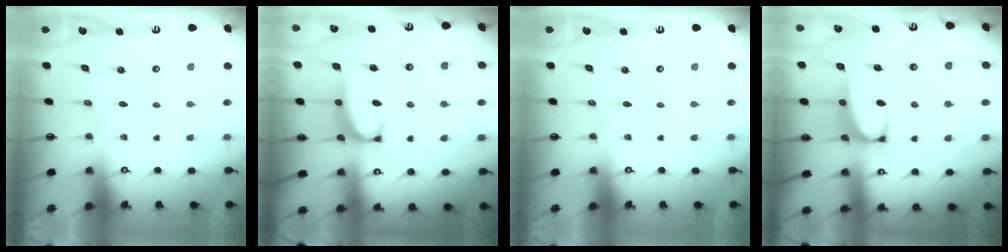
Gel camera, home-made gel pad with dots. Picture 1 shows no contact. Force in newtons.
{"total": 2.2, "press": 2.1, "slide": 0.7}
{"total": 0.0}
{"total": 2.6, "press": 2.5, "slide": 0.7}